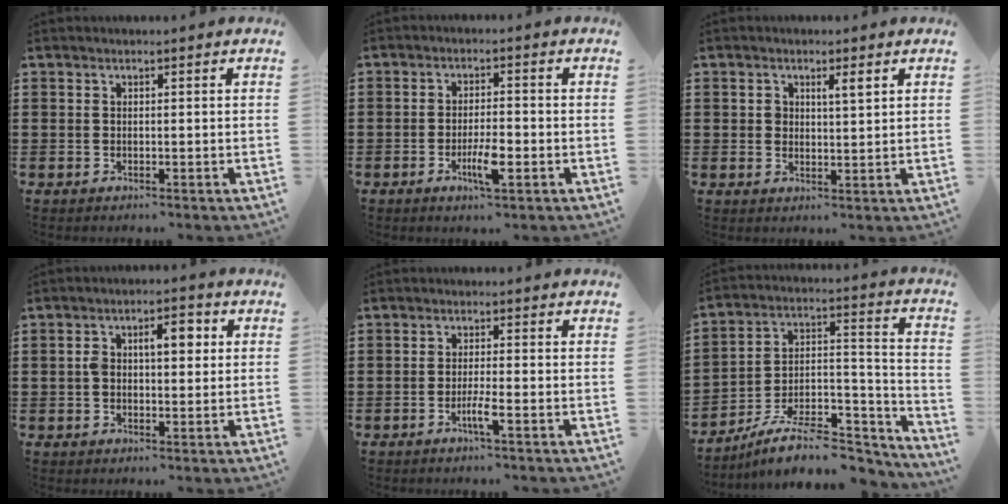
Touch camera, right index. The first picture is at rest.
{"total": 5.0, "force": [-2.1, 1.2, 4.4], "torque": [-0.084, -0.001, -0.040]}
{"total": 1.8, "force": [0.8, 0.9, 1.4], "torque": [-0.029, 0.003, 0.013]}
{"total": 5.1, "force": [0.7, 2.4, 4.5], "torque": [-0.064, 0.003, 0.004]}
{"total": 3.1, "force": [-1.6, 0.0, 2.7], "torque": [-0.052, -0.007, -0.031]}
{"total": 9.8, "force": [-7.6, 3.6, 5.1], "torque": [-0.079, 0.026, -0.140]}